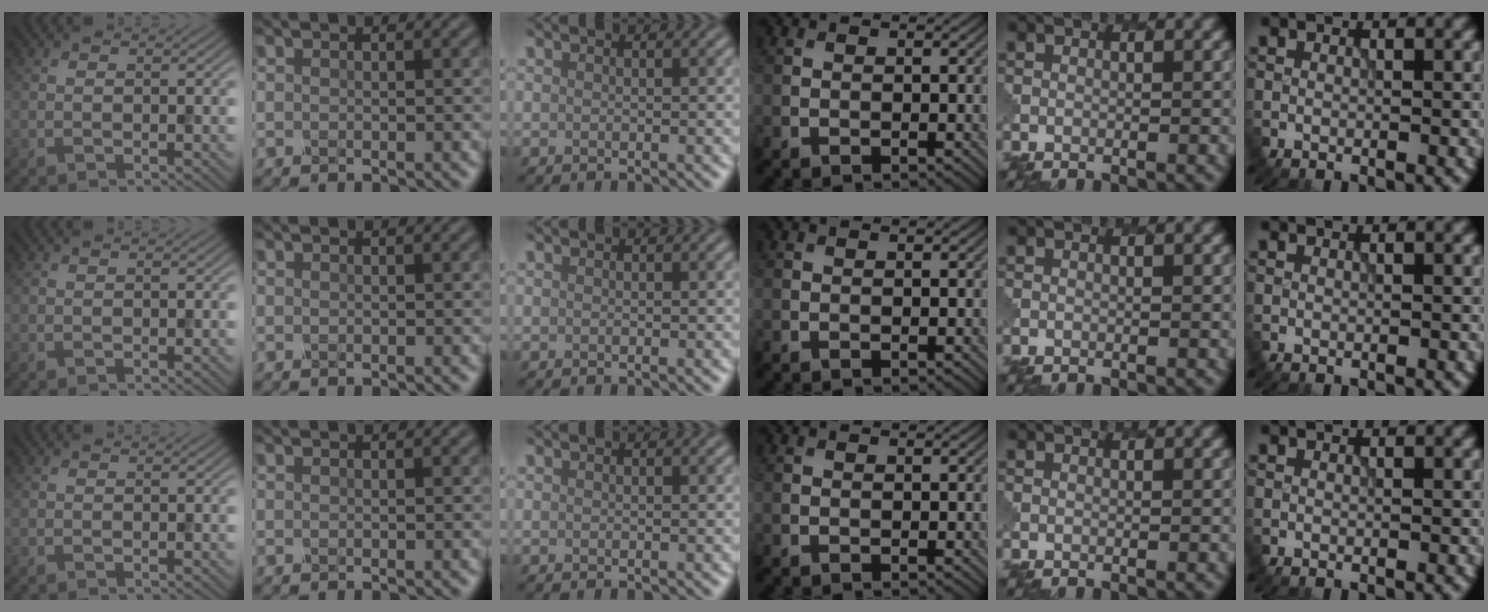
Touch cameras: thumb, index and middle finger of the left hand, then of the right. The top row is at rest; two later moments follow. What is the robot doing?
{"motion": "dispense", "object": "spray bottle"}